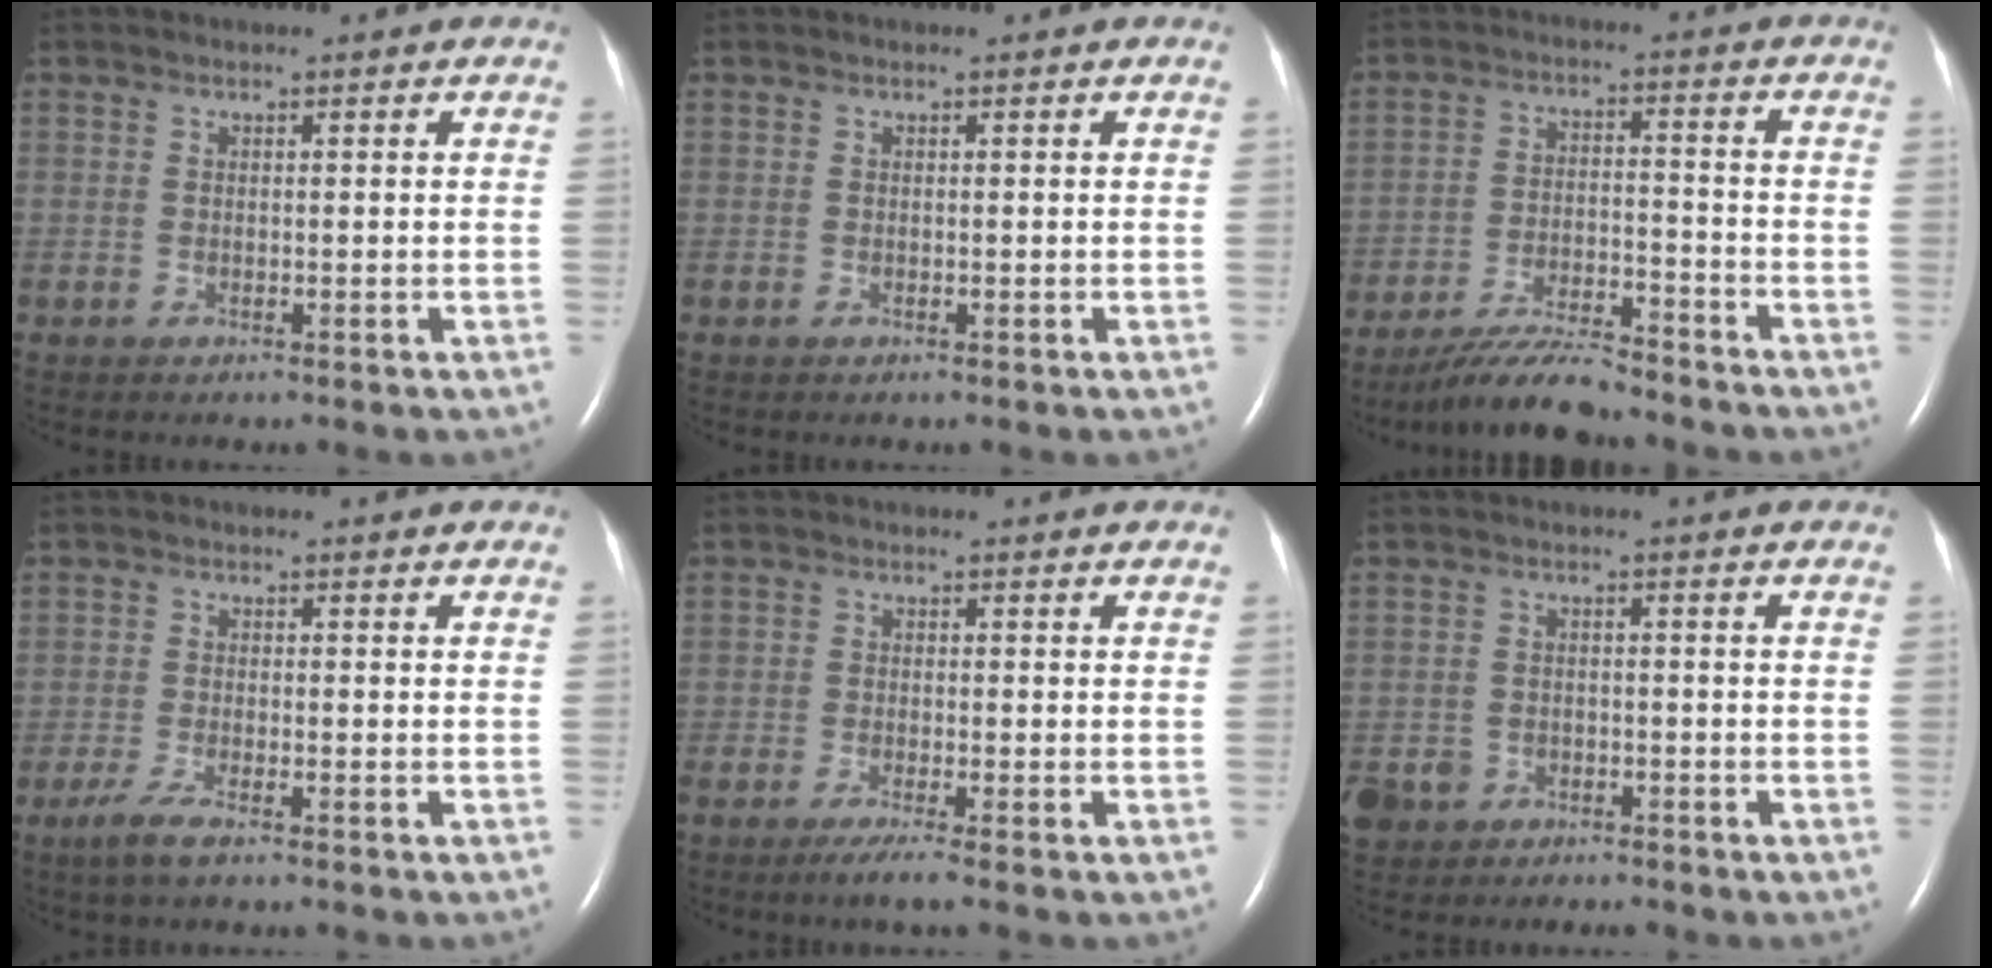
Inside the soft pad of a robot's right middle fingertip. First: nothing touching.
{"total": 0.0}
{"total": 8.8, "force": [-8.1, 1.0, 3.3], "torque": [-0.058, -0.015, -0.142]}
{"total": 3.2, "force": [-2.2, 0.3, 2.3], "torque": [-0.055, -0.008, -0.046]}
{"total": 2.8, "force": [-2.1, -0.4, 1.9], "torque": [-0.039, -0.007, -0.041]}
{"total": 5.5, "force": [-3.8, 3.8, 0.7], "torque": [-0.024, 0.005, -0.064]}